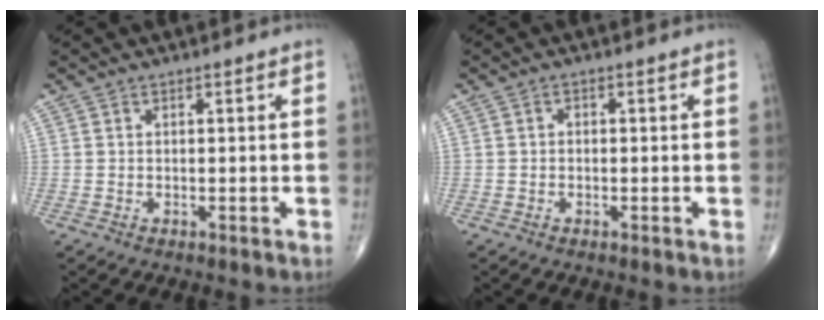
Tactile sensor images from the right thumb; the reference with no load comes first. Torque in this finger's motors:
{"motor_torque": [-0.42, 0.15, 0.07, 0.14, -0.01]}